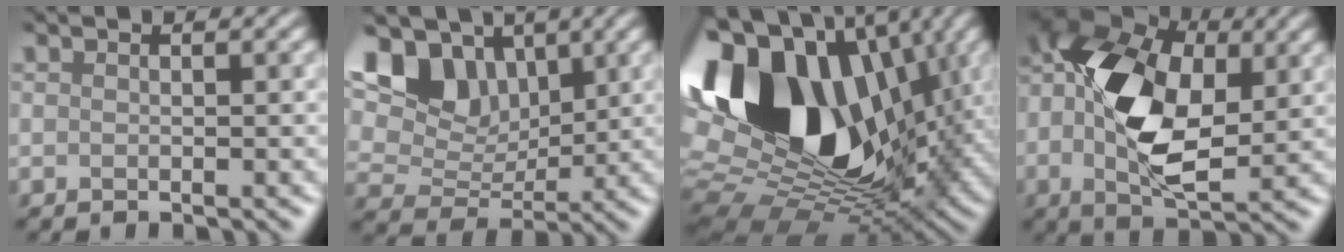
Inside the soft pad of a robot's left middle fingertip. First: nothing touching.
{"total": 7.1, "force": [4.5, 4.7, 2.8], "torque": [-0.055, 0.008, 0.069]}
{"total": 18.4, "force": [4.0, 12.8, 12.6], "torque": [-0.261, 0.008, 0.072]}
{"total": 10.1, "force": [0.8, 5.7, 8.3], "torque": [-0.178, 0.008, 0.011]}